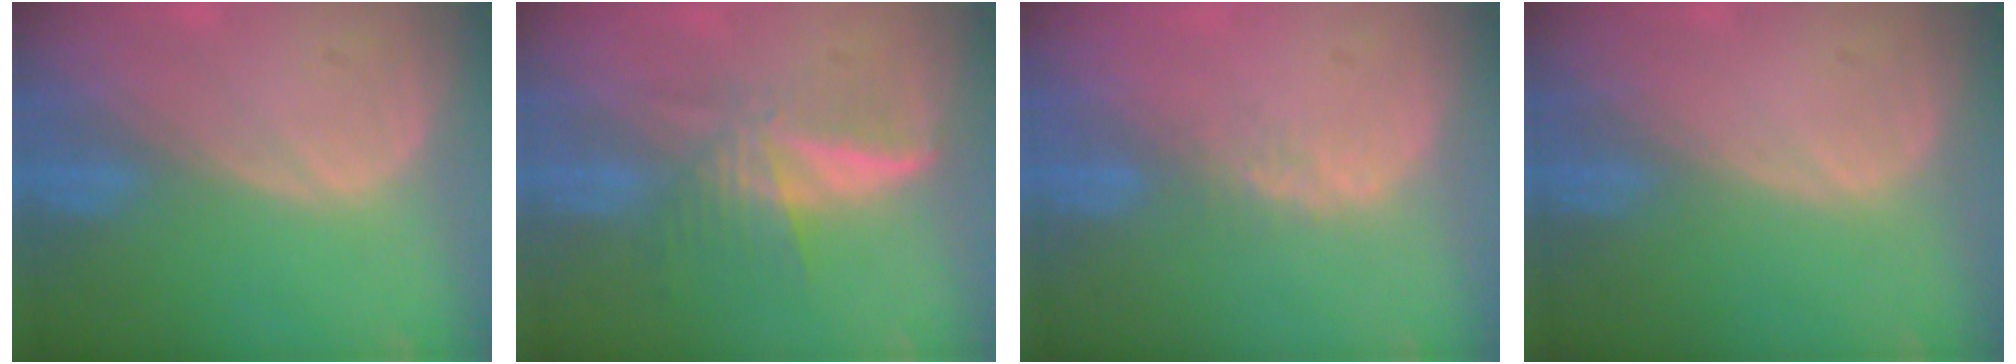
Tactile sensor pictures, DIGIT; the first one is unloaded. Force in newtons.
{"total": 6.0, "press": 5.6, "slide": 2.3}
{"total": 2.1, "press": 1.7, "slide": 1.2}
{"total": 0.0}